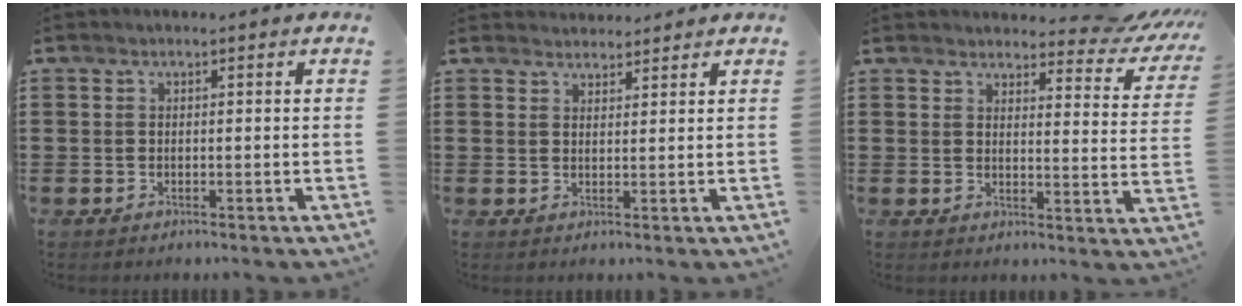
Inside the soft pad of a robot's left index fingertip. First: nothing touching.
{"total": 2.3, "force": [2.2, 0.4, -0.3], "torque": [-0.002, -0.002, 0.044]}
{"total": 5.2, "force": [4.7, 0.8, 2.1], "torque": [-0.036, -0.029, 0.079]}